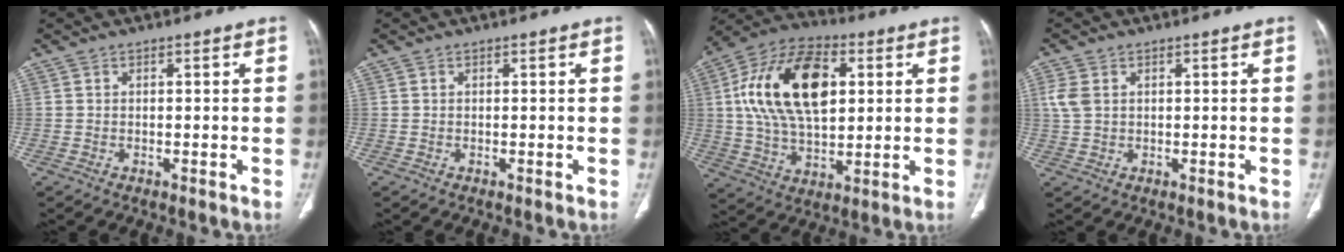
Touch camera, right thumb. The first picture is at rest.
{"total": 0.0}
{"total": 21.7, "force": [4.8, 12.4, 17.1], "torque": [-0.291, 0.007, 0.079]}
{"total": 3.6, "force": [0.8, 2.8, 2.2], "torque": [-0.053, 0.004, 0.020]}